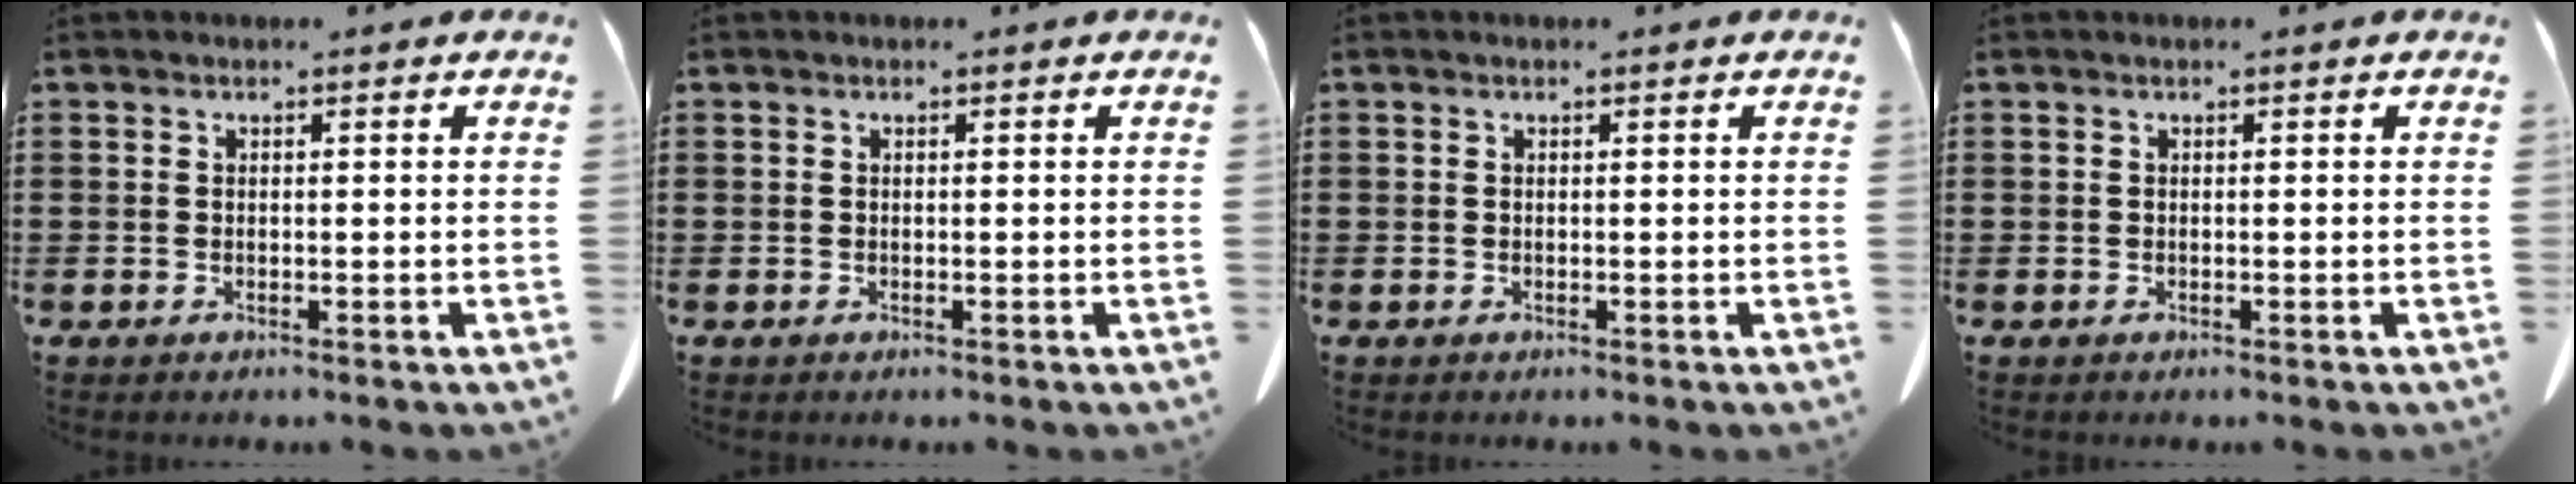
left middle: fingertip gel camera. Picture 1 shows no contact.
{"total": 0.0}
{"total": 0.0}
{"total": 0.0}